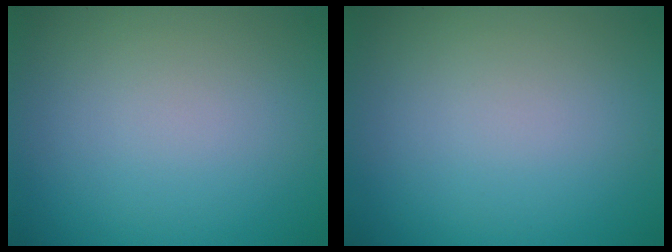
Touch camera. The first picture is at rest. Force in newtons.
{"total": 0.0}